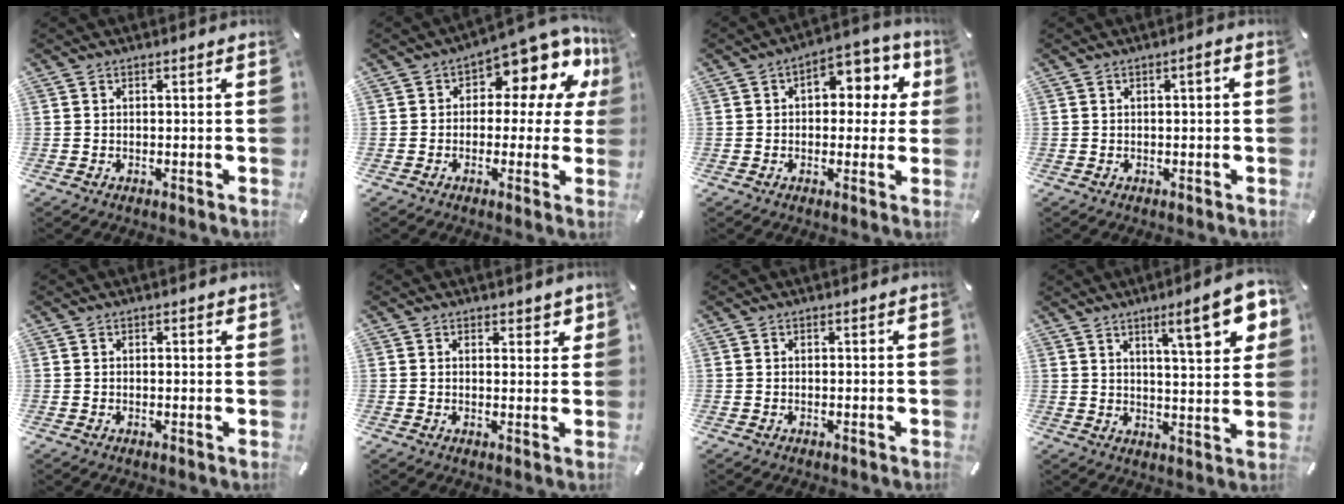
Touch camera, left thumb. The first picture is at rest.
{"total": 11.4, "force": [6.6, 5.3, 7.7], "torque": [-0.110, -0.061, 0.113]}
{"total": 8.8, "force": [2.2, 5.8, 6.3], "torque": [-0.073, -0.013, 0.029]}
{"total": 1.8, "force": [0.0, 0.4, 1.8], "torque": [-0.031, 0.003, -0.001]}
{"total": 0.5, "force": [0.2, 0.3, 0.4], "torque": [0.000, -0.002, 0.001]}
{"total": 2.3, "force": [1.6, 1.5, 0.8], "torque": [0.004, -0.008, 0.023]}
{"total": 0.0}
{"total": 13.7, "force": [7.1, 3.1, 11.3], "torque": [-0.162, -0.027, 0.107]}